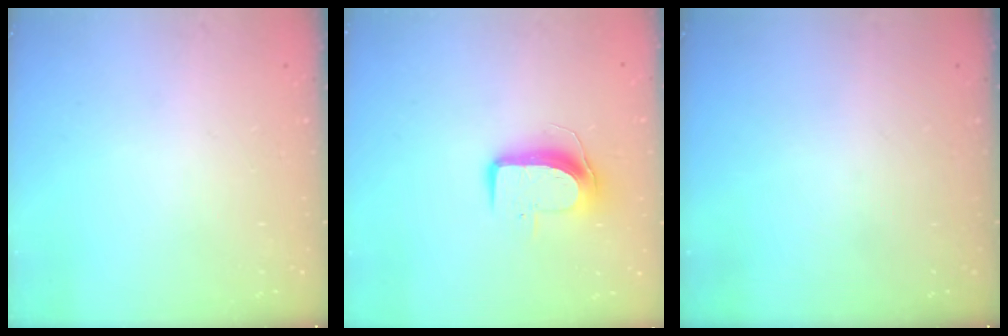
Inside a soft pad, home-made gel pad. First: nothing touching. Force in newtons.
{"total": 9.0, "press": 9.0, "slide": 0.6}
{"total": 0.0}